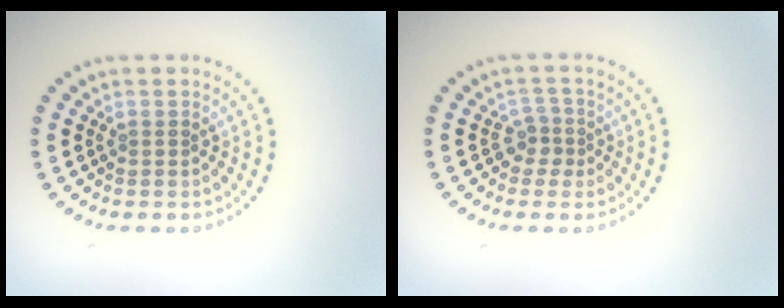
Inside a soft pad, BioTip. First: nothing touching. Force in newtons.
{"total": 1.9, "press": 1.4, "slide": 1.3}